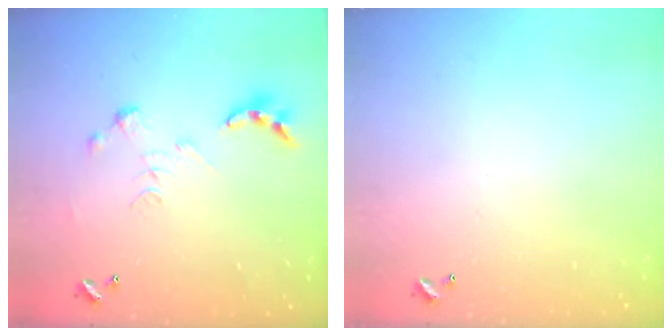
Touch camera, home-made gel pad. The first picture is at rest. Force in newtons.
{"total": 0.0}